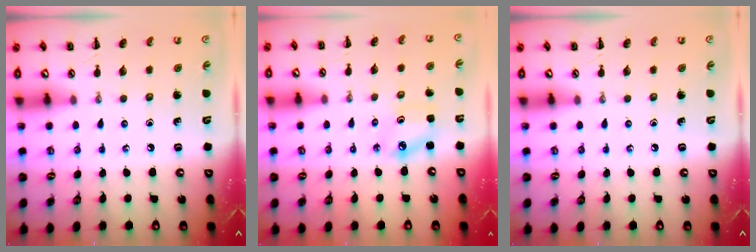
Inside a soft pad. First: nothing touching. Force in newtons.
{"total": 4.0, "press": 3.9, "slide": 0.8}
{"total": 0.0}